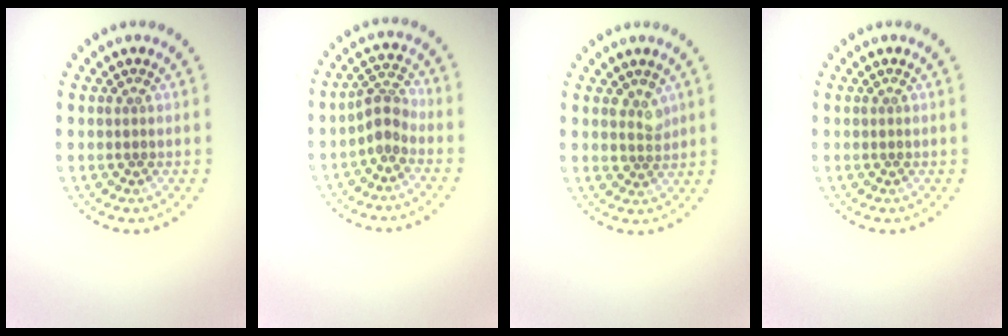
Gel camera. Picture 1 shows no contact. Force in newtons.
{"total": 2.3, "press": 1.9, "slide": 1.3}
{"total": 1.6, "press": 1.3, "slide": 0.9}
{"total": 0.0}